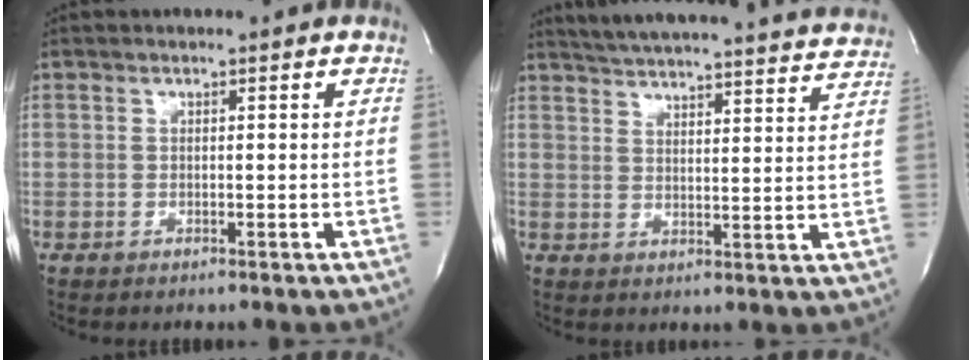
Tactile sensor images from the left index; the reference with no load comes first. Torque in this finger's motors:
{"motor_torque": [0.36, -0.47, 0.22, 0.06]}